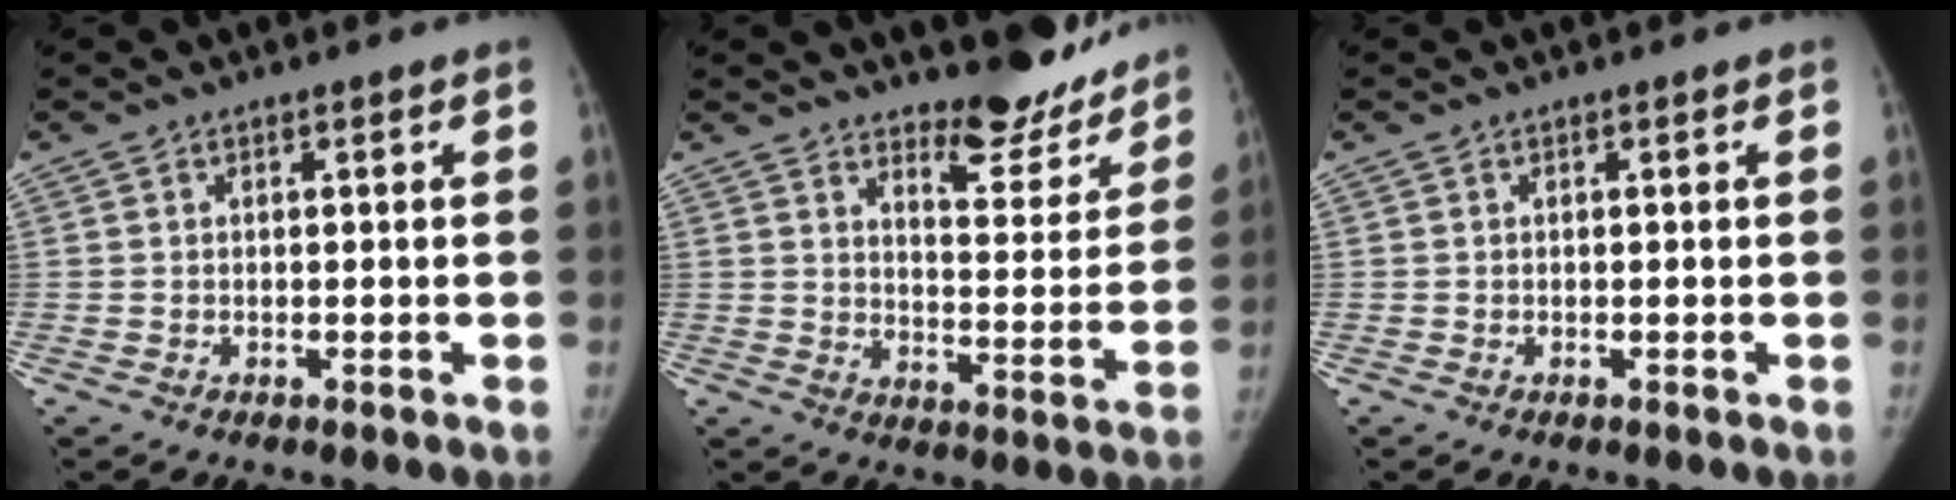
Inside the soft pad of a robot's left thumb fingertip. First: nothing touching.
{"total": 12.8, "force": [11.3, 3.9, 4.6], "torque": [-0.025, -0.103, 0.156]}
{"total": 0.0}